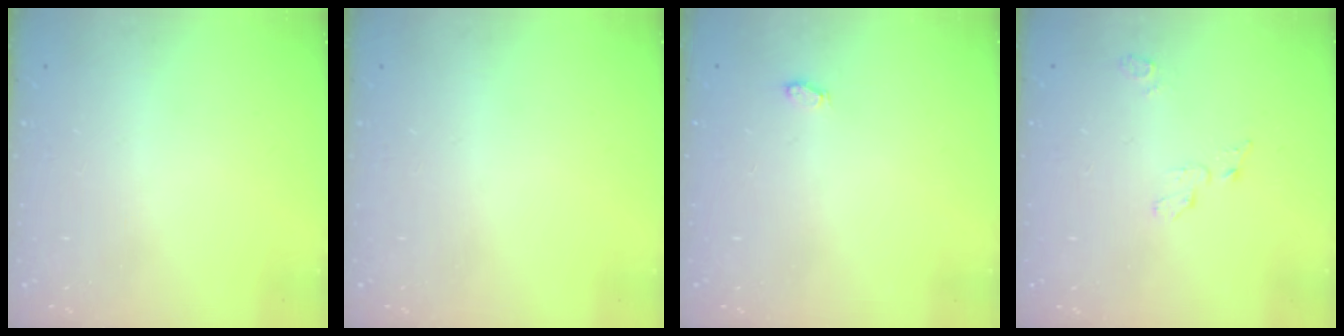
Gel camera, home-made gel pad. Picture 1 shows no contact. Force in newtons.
{"total": 0.0}
{"total": 3.0, "press": 2.8, "slide": 1.2}
{"total": 4.1, "press": 4.1, "slide": 0.4}